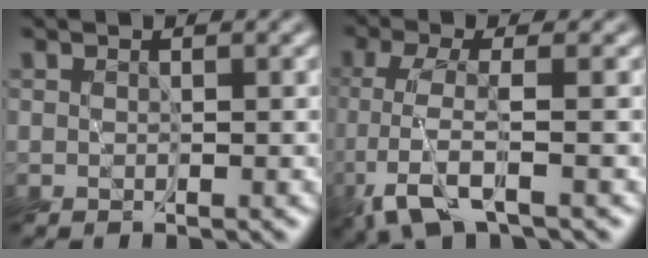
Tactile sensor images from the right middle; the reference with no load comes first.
{"total": 3.7, "force": [-1.7, 0.6, 3.3], "torque": [-0.076, -0.008, -0.037]}